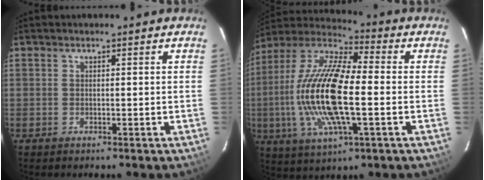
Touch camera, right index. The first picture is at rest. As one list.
[{"total": 20.3, "force": [-2.5, 6.4, 19.1], "torque": [-0.384, -0.002, -0.057]}]